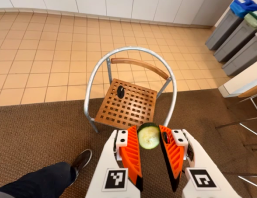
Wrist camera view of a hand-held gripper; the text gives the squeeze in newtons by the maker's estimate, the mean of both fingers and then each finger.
{"total": 6.0, "left": 5.6, "right": 6.4}